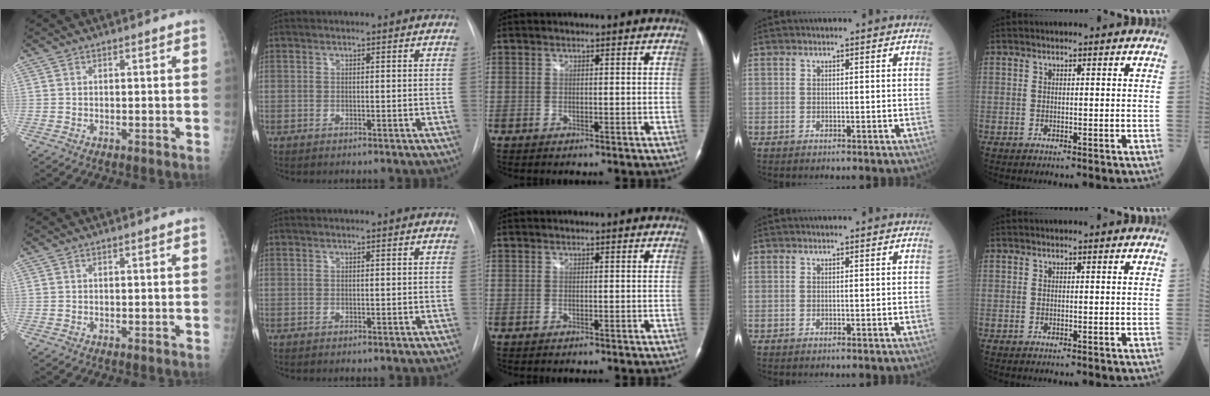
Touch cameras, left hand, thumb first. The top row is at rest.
{}